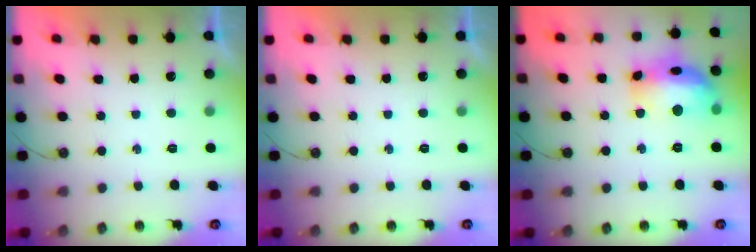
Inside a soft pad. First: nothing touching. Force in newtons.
{"total": 0.0}
{"total": 18.6, "press": 18.5, "slide": 1.8}